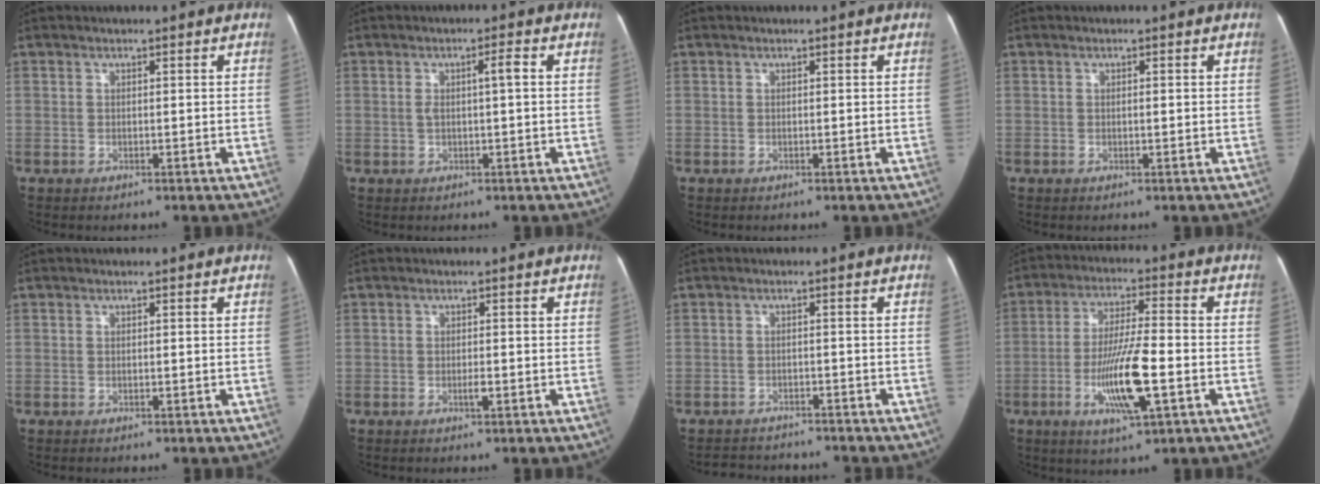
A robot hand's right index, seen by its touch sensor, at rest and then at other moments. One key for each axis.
{"total": 3.1, "fx": 0.3, "fy": 0.5, "fz": 3.1, "tx": -0.057, "ty": 0.014, "tz": 0.008}
{"total": 0.0}
{"total": 0.8, "fx": 0.0, "fy": 0.3, "fz": 0.8, "tx": -0.015, "ty": 0.002, "tz": 0.000}
{"total": 0.0}
{"total": 1.4, "fx": -0.5, "fy": 0.4, "fz": 1.3, "tx": -0.023, "ty": 0.001, "tz": -0.009}
{"total": 6.3, "fx": -6.0, "fy": 1.9, "fz": 0.7, "tx": -0.007, "ty": 0.008, "tz": -0.085}
{"total": 11.8, "fx": -3.6, "fy": 1.6, "fz": 11.1, "tx": -0.210, "ty": -0.008, "tz": -0.062}